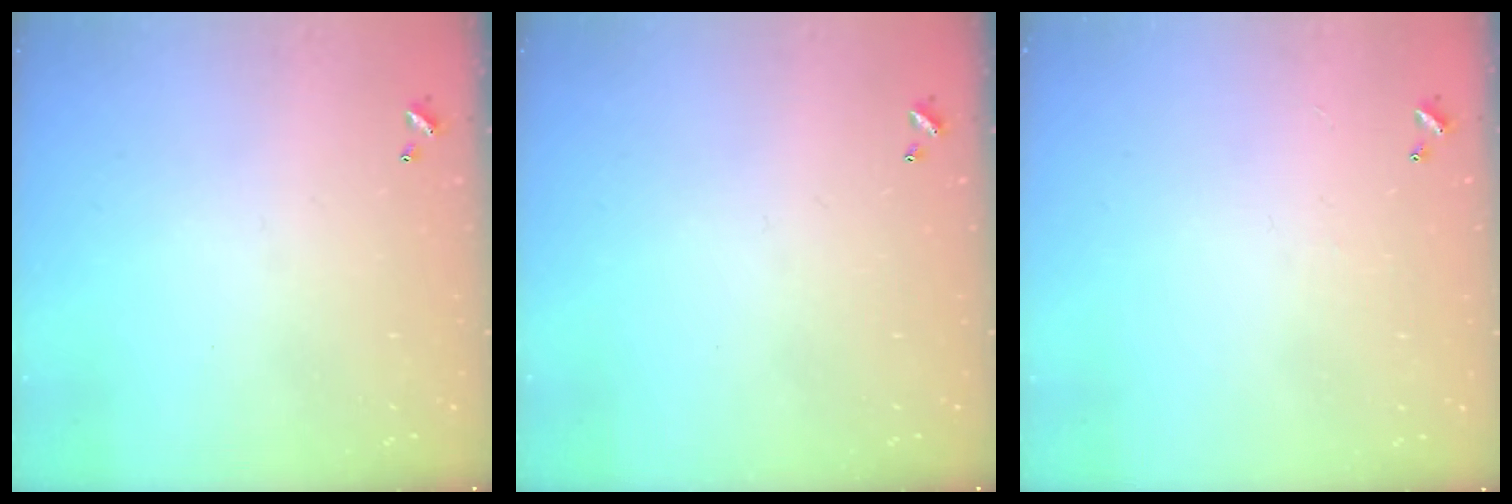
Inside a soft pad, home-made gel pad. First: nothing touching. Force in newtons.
{"total": 0.0}
{"total": 0.6, "press": 0.2, "slide": 0.6}